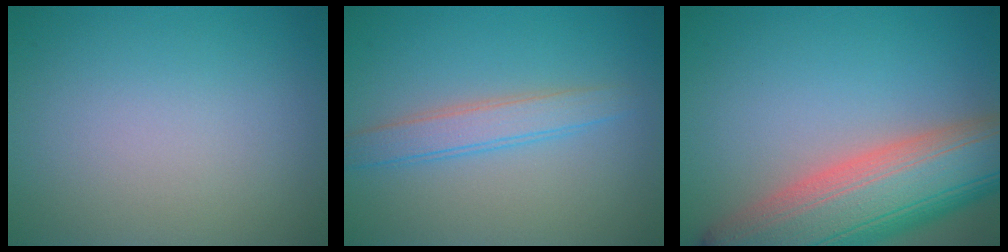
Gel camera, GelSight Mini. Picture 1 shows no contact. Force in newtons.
{"total": 2.8, "press": 2.7, "slide": 0.1}
{"total": 12.9, "press": 12.9, "slide": 0.6}